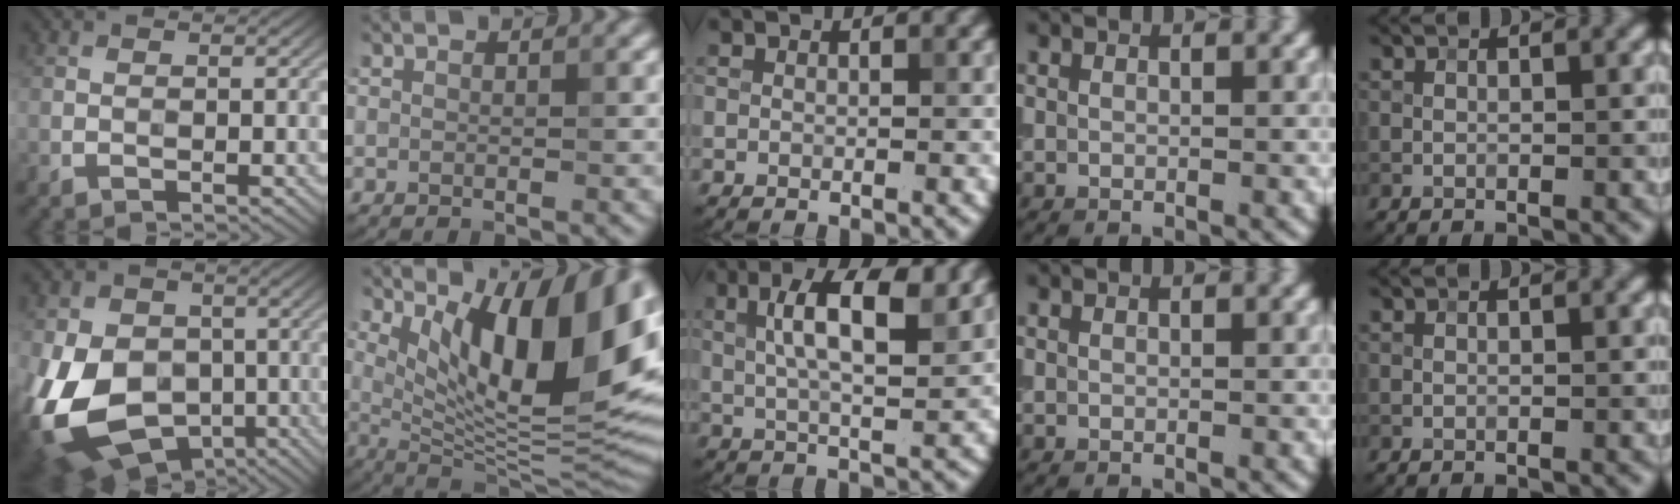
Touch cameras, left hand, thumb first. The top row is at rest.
{"thumb": {"total": 18.4, "force": [-5.3, 13.8, 10.9], "torque": [-0.251, -0.037, -0.092]}, "index": {"total": 15.3, "force": [5.8, 4.9, 13.2], "torque": [-0.168, -0.009, 0.101]}, "middle": {"total": 7.2, "force": [2.5, 2.2, 6.4], "torque": [-0.108, 0.007, 0.041]}}